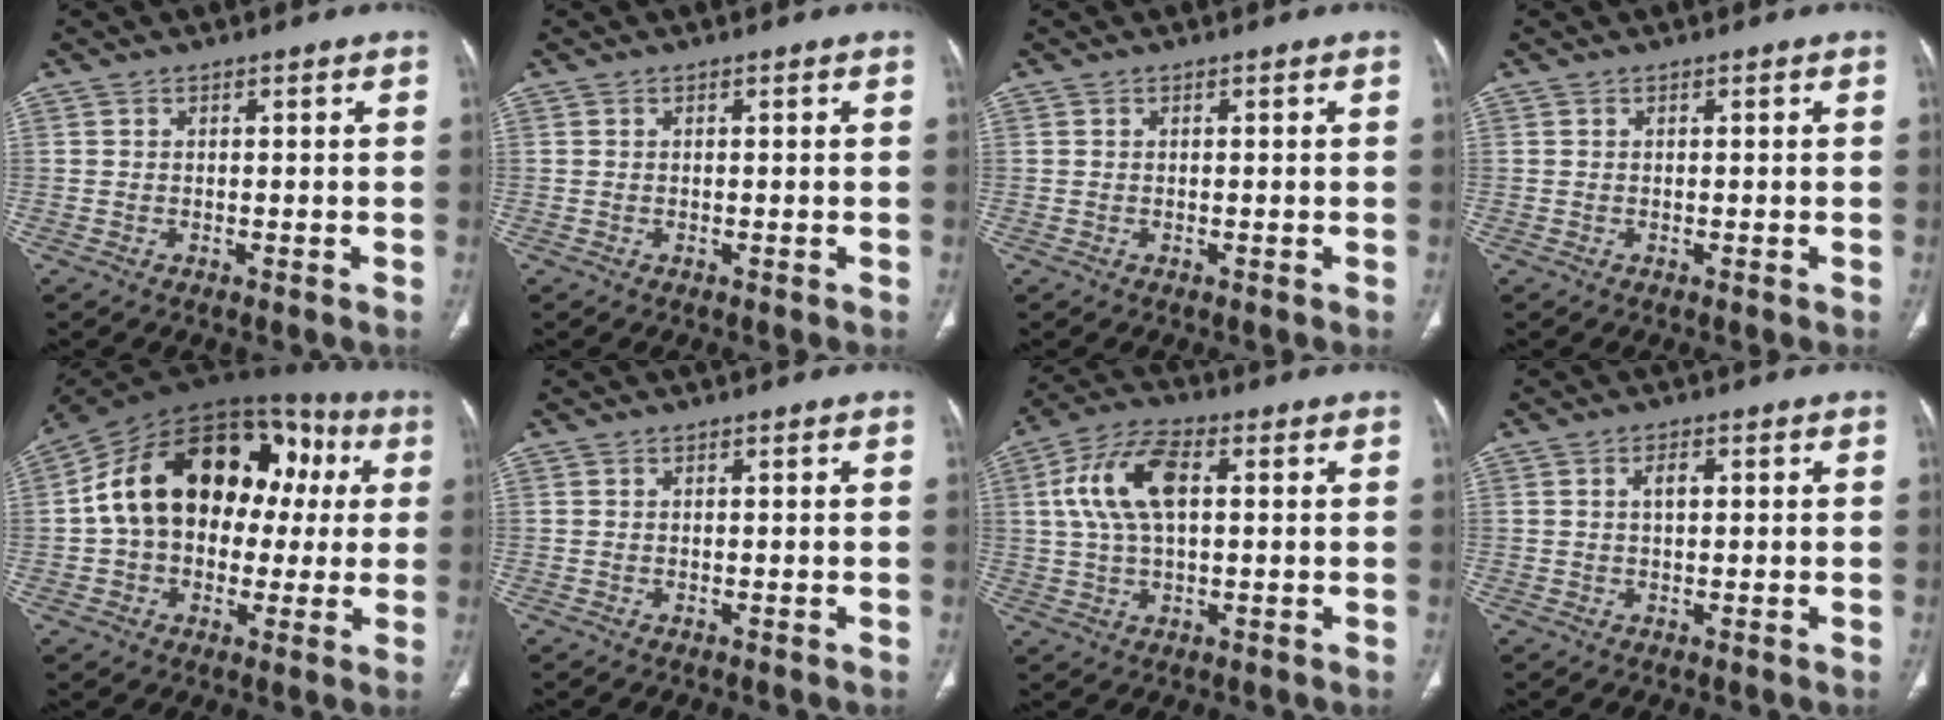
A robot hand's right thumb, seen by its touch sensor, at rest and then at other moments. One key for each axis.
{"total": 0.0}
{"total": 0.0}
{"total": 0.0}
{"total": 25.1, "fx": 3.5, "fy": 16.8, "fz": 18.3, "tx": -0.270, "ty": 0.062, "tz": 0.051}
{"total": 0.0}
{"total": 11.9, "fx": 2.3, "fy": 6.1, "fz": 10.0, "tx": -0.203, "ty": 0.020, "tz": 0.040}
{"total": 2.5, "fx": 0.6, "fy": 1.2, "fz": 2.1, "tx": -0.037, "ty": 0.004, "tz": 0.010}